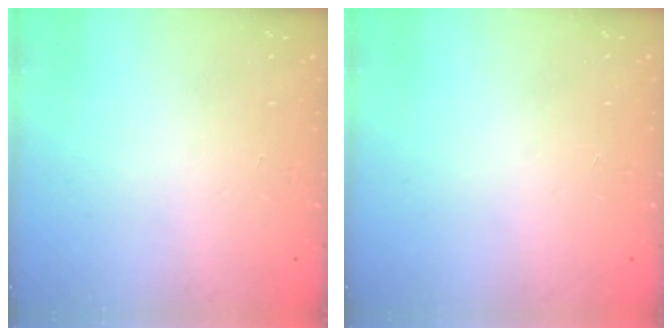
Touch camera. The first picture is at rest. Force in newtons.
{"total": 0.0}